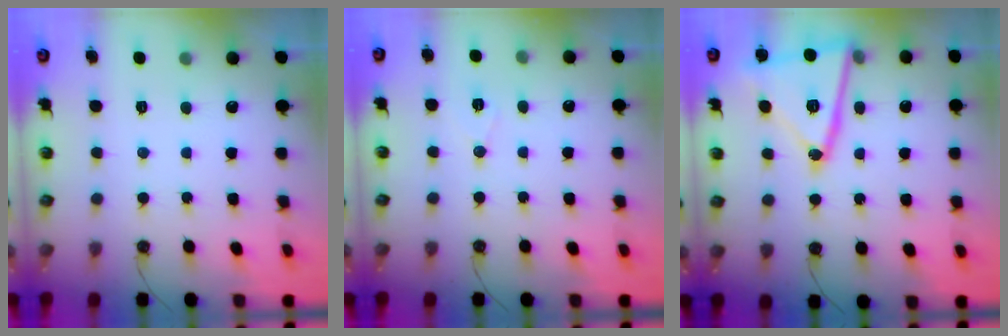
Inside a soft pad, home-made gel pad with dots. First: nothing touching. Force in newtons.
{"total": 6.5, "press": 4.8, "slide": 4.5}
{"total": 19.8, "press": 19.7, "slide": 2.3}